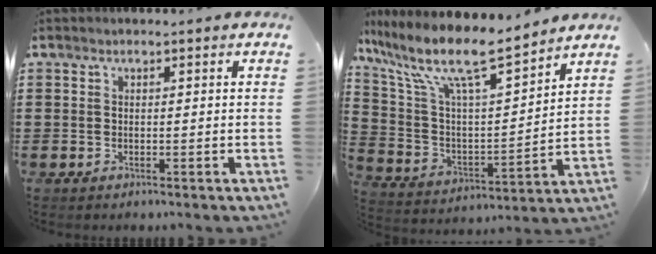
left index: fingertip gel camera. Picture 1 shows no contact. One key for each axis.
{"total": 11.8, "fx": 8.8, "fy": 2.0, "fz": 7.6, "tx": -0.180, "ty": -0.056, "tz": 0.146}